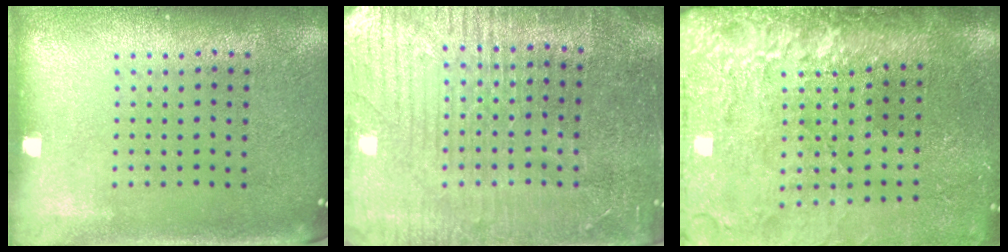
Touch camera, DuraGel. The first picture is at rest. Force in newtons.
{"total": 4.5, "press": 4.2, "slide": 1.6}
{"total": 4.6, "press": 3.7, "slide": 2.7}